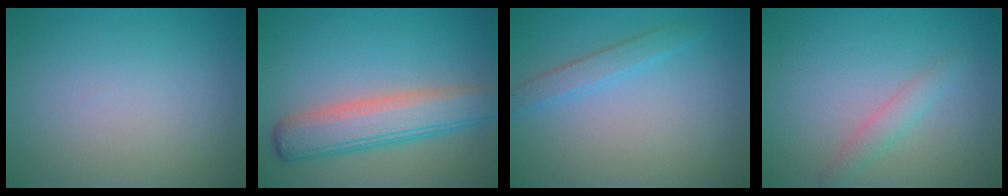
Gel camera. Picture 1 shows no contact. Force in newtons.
{"total": 6.0, "press": 6.0, "slide": 0.5}
{"total": 1.9, "press": 1.9, "slide": 0.1}
{"total": 1.6, "press": 1.6, "slide": 0.2}